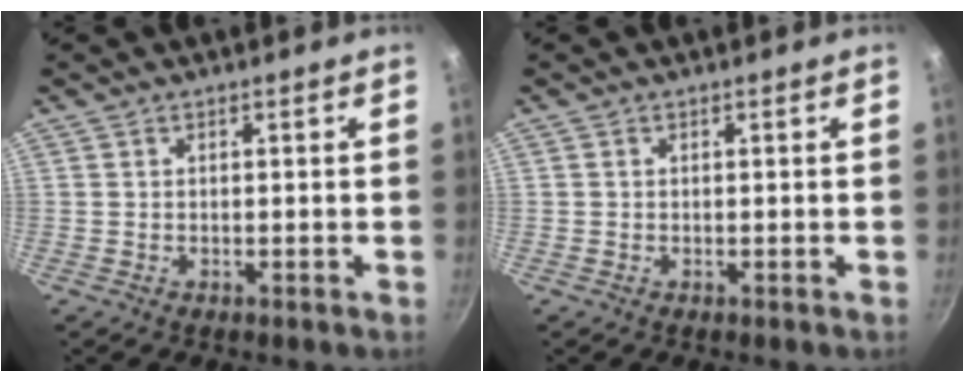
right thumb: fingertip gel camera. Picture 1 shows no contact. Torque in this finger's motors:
{"motor_torque": [-0.02, -0.20, -0.32, 0.13, 0.04]}